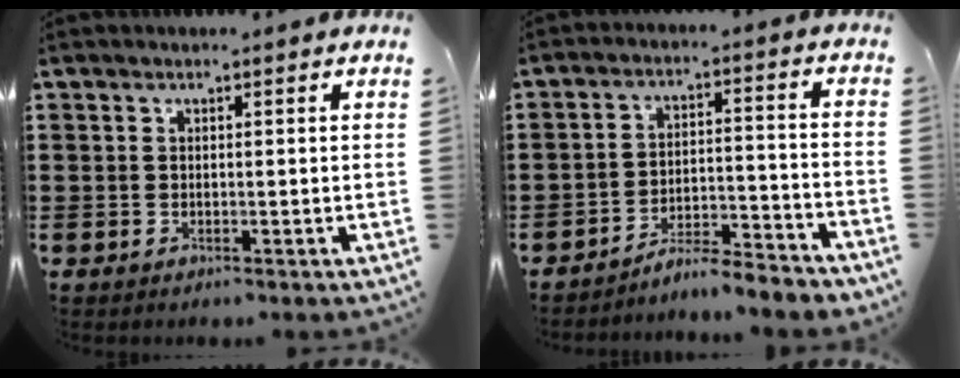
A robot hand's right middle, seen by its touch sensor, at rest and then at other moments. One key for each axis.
{"total": 5.8, "fx": -5.7, "fy": -0.1, "fz": 0.7, "tx": -0.011, "ty": 0.001, "tz": -0.116}